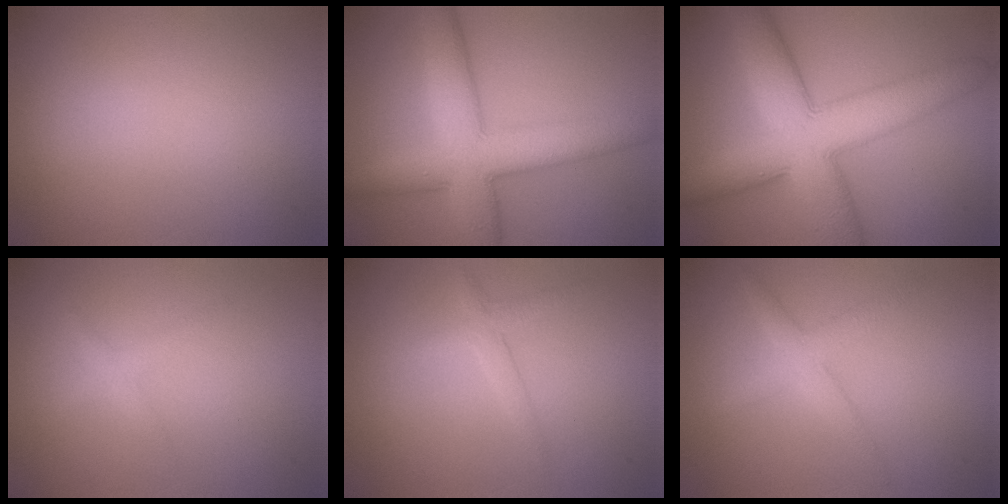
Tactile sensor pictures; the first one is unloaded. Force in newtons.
{"total": 7.6, "press": 7.6, "slide": 0.1}
{"total": 10.3, "press": 10.3, "slide": 0.2}
{"total": 1.1, "press": 1.1, "slide": 0.0}
{"total": 1.7, "press": 1.7, "slide": 0.1}
{"total": 2.4, "press": 2.4, "slide": 0.0}